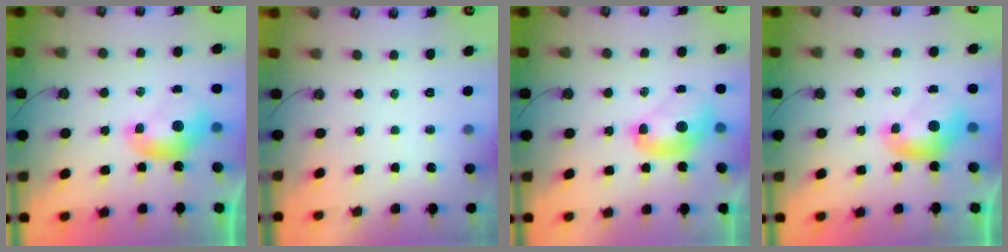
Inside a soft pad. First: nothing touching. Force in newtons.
{"total": 0.0}
{"total": 2.6, "press": 2.6, "slide": 0.1}
{"total": 0.0}